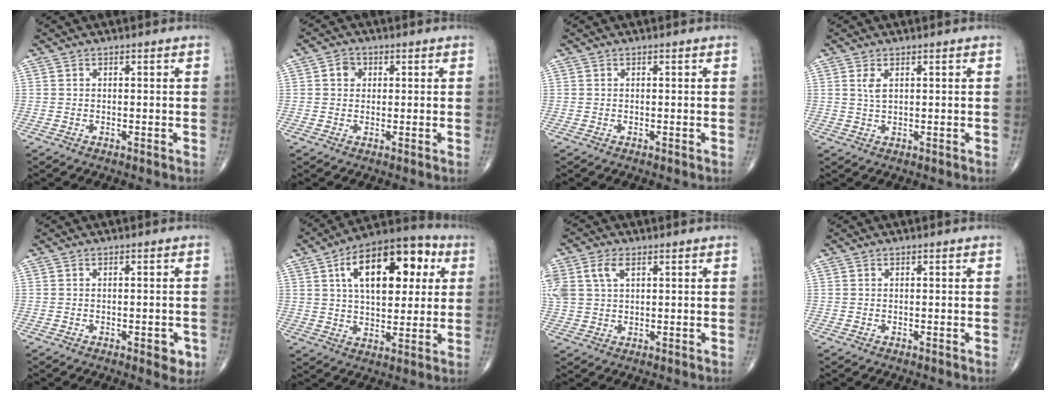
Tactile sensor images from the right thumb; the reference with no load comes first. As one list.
[{"total": 2.7, "force": [0.7, 2.3, 1.2], "torque": [-0.005, 0.001, 0.007]}, {"total": 0.0}, {"total": 2.1, "force": [0.8, 0.8, 1.7], "torque": [-0.037, -0.002, 0.022]}, {"total": 3.2, "force": [-1.3, 1.4, 2.6], "torque": [-0.021, 0.001, -0.013]}, {"total": 20.1, "force": [6.1, 10.5, 16.1], "torque": [-0.211, 0.010, 0.086]}, {"total": 9.2, "force": [3.3, 5.9, 6.3], "torque": [-0.165, 0.011, 0.070]}, {"total": 0.0}]